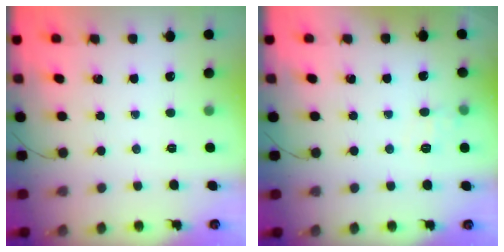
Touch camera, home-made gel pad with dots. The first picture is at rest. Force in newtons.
{"total": 7.6, "press": 7.4, "slide": 1.8}